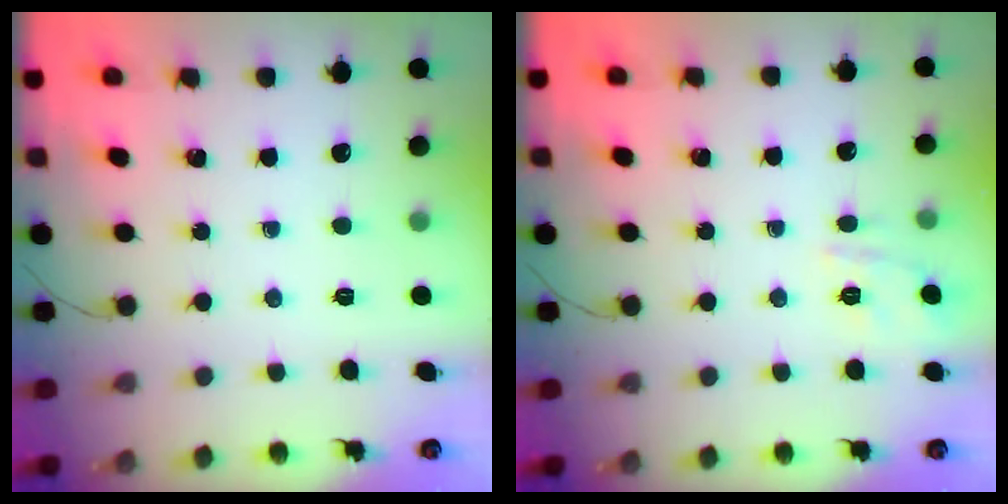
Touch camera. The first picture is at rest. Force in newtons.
{"total": 2.1, "press": 1.6, "slide": 1.5}